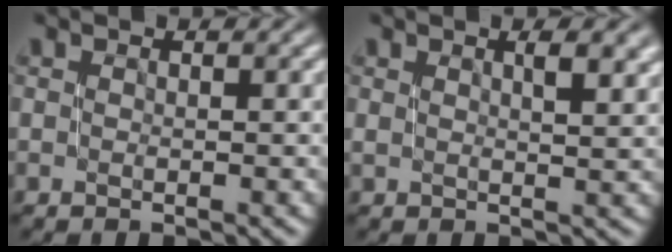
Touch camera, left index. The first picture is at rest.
{"total": 2.9, "force": [1.3, 0.9, 2.5], "torque": [-0.027, 0.002, 0.018]}